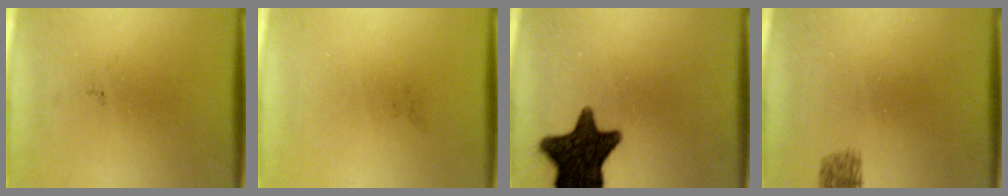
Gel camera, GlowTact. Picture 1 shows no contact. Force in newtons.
{"total": 0.0}
{"total": 14.2}
{"total": 1.9}